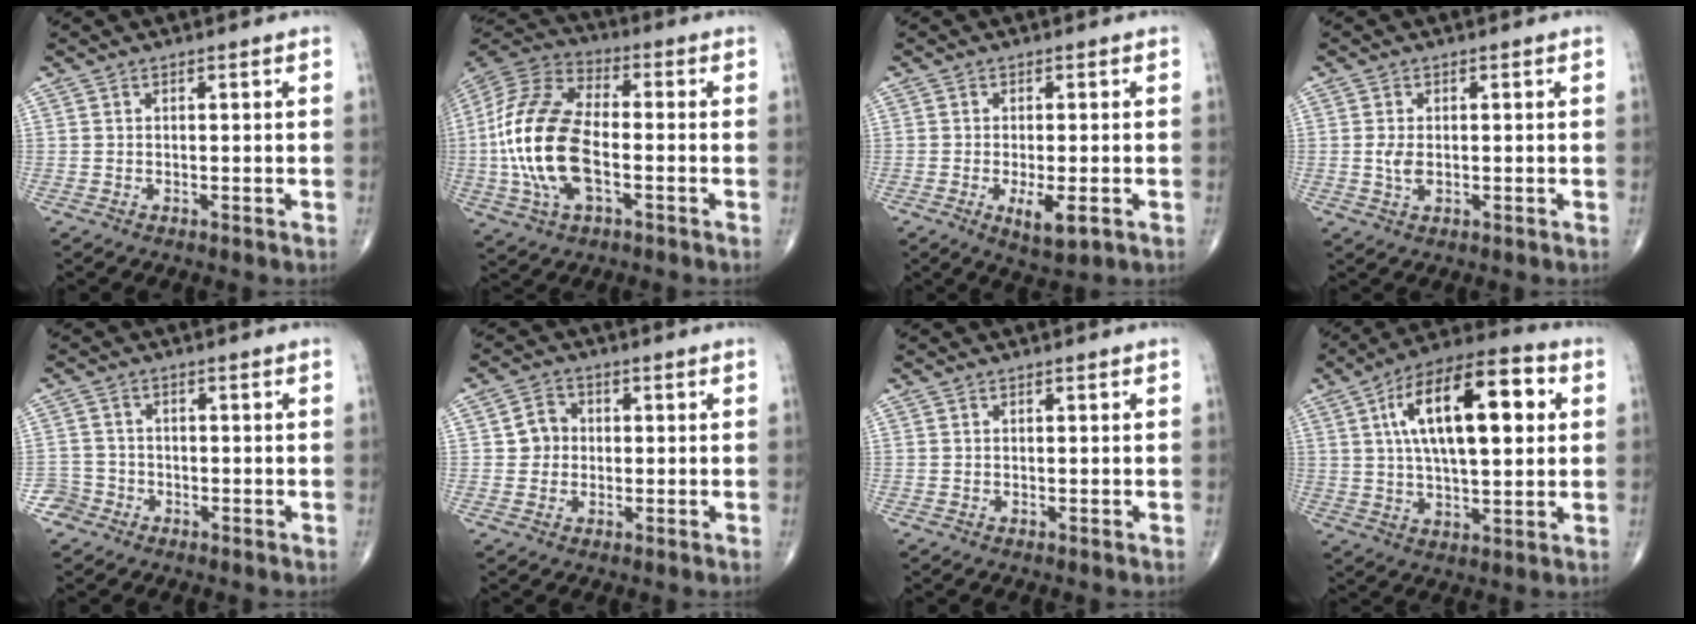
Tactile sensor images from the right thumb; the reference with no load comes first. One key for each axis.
{"total": 19.8, "fx": -2.9, "fy": 10.1, "fz": 16.8, "tx": -0.358, "ty": 0.020, "tz": -0.057}
{"total": 5.4, "fx": -1.8, "fy": 1.7, "fz": 4.8, "tx": -0.079, "ty": -0.012, "tz": -0.026}
{"total": 2.7, "fx": -0.1, "fy": 1.5, "fz": 2.3, "tx": -0.048, "ty": -0.004, "tz": -0.004}
{"total": 3.2, "fx": -1.9, "fy": 2.5, "fz": -0.5, "tx": 0.025, "ty": 0.015, "tz": -0.042}
{"total": 4.3, "fx": 0.1, "fy": 4.0, "fz": 1.7, "tx": -0.007, "ty": 0.007, "tz": -0.004}
{"total": 0.0}
{"total": 20.3, "fx": 5.1, "fy": 8.4, "fz": 17.8, "tx": -0.277, "ty": 0.014, "tz": 0.074}